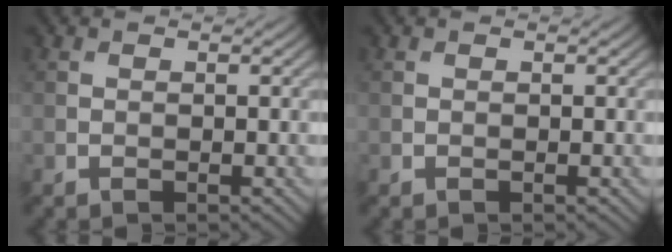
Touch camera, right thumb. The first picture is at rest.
{"total": 0.0}